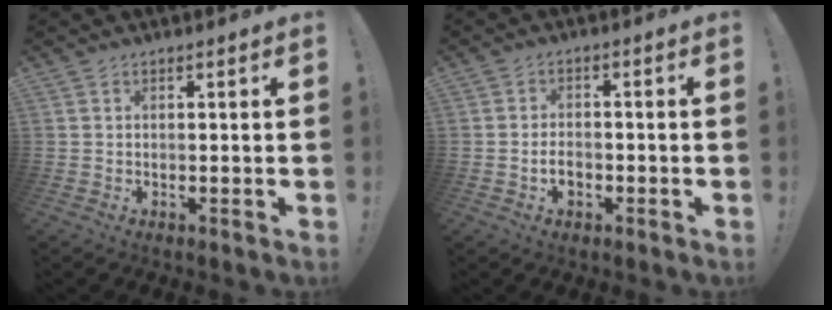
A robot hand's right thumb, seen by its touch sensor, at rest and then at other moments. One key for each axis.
{"total": 4.0, "fx": -1.7, "fy": 2.5, "fz": 2.6, "tx": -0.042, "ty": 0.005, "tz": -0.032}